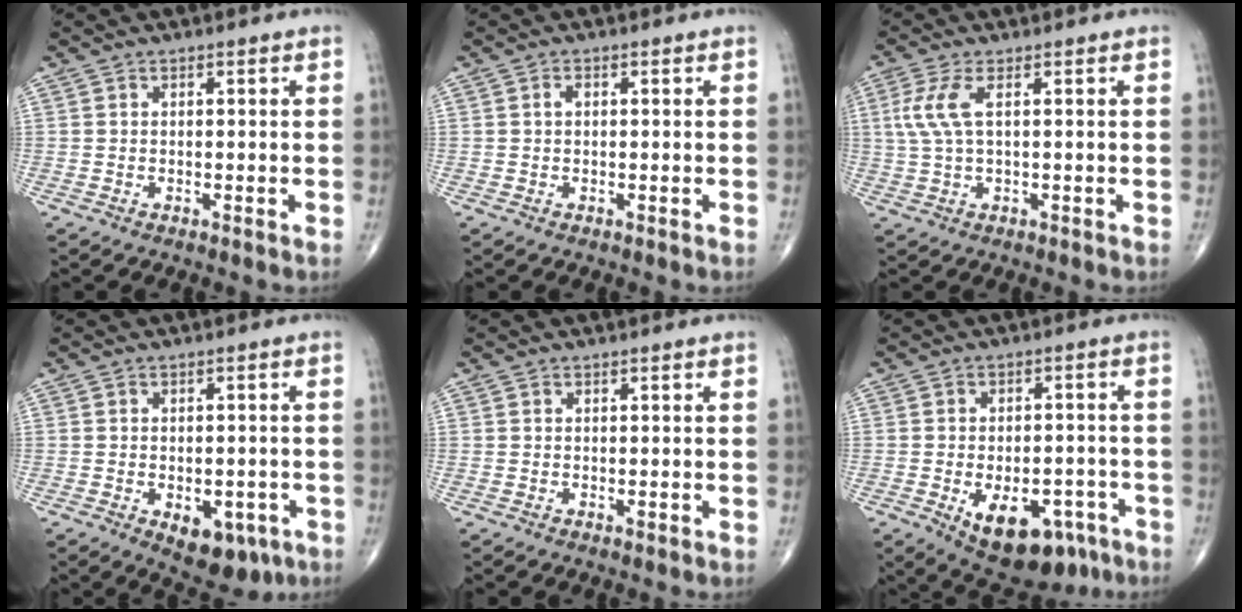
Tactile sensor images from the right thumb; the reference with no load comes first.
{"total": 0.9, "force": [0.1, 0.6, 0.7], "torque": [-0.011, 0.003, 0.000]}
{"total": 5.2, "force": [1.3, 1.5, 4.8], "torque": [-0.139, 0.010, 0.029]}
{"total": 9.1, "force": [-3.9, 5.3, 6.3], "torque": [-0.061, 0.009, -0.043]}
{"total": 0.0}
{"total": 14.3, "force": [-6.8, 8.0, 9.7], "torque": [-0.121, 0.025, -0.083]}